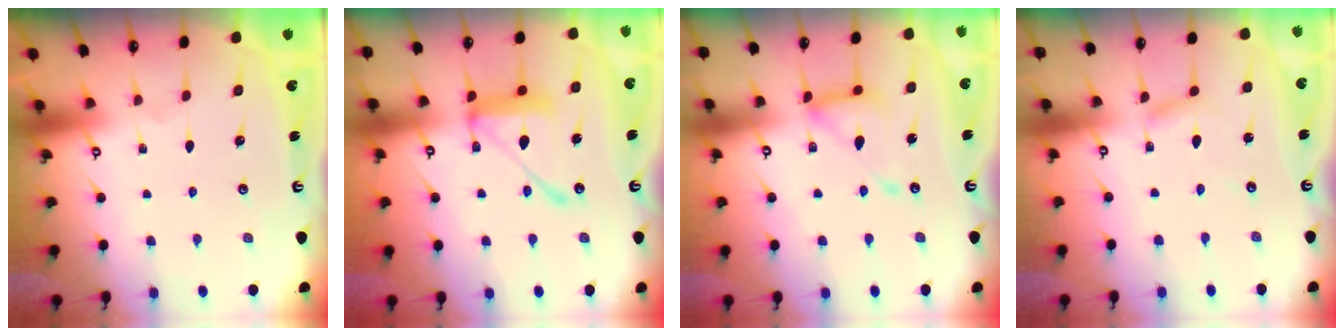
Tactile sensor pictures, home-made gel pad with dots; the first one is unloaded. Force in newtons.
{"total": 15.8, "press": 15.7, "slide": 1.7}
{"total": 13.8, "press": 13.7, "slide": 1.3}
{"total": 3.5, "press": 3.5, "slide": 0.4}